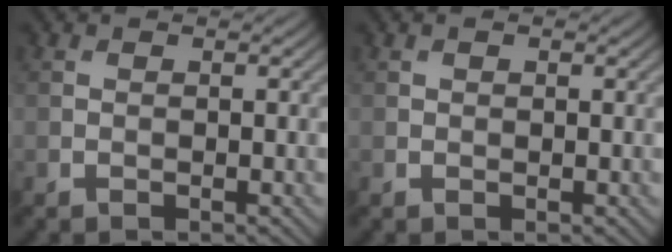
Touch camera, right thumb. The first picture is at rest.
{"total": 0.5, "force": [0.3, 0.3, 0.3], "torque": [-0.006, 0.001, 0.004]}